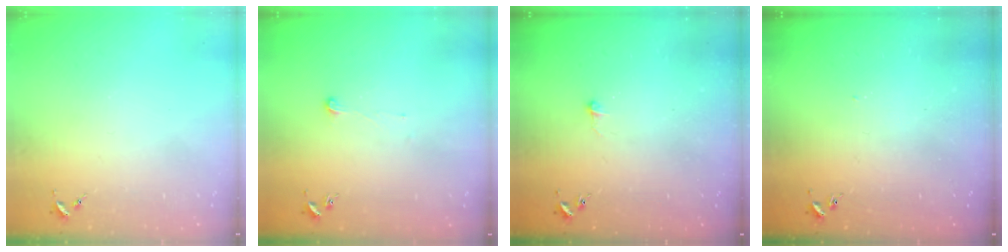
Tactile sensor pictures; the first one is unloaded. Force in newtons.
{"total": 3.5, "press": 3.5, "slide": 0.3}
{"total": 6.1, "press": 6.1, "slide": 0.4}
{"total": 2.9, "press": 2.9, "slide": 0.2}